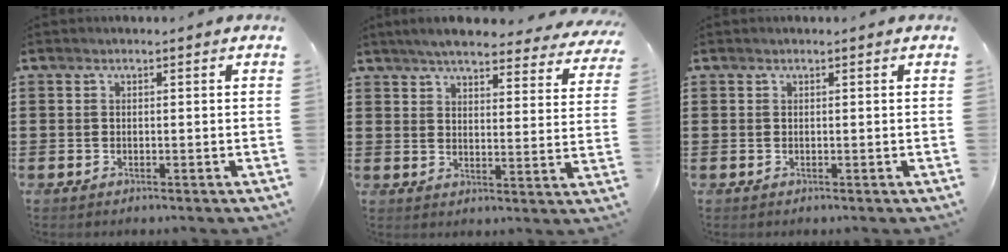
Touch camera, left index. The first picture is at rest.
{"total": 5.7, "force": [5.2, 0.2, 2.3], "torque": [-0.064, -0.025, 0.091]}
{"total": 0.0}